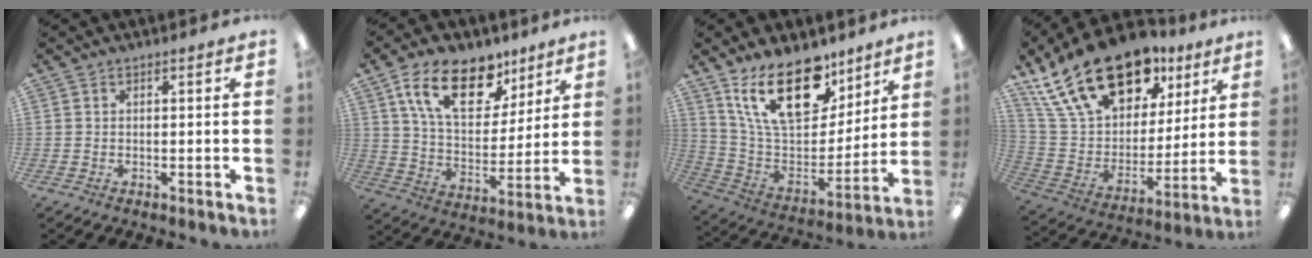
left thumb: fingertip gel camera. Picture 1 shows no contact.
{"total": 19.6, "force": [11.1, 10.6, 12.1], "torque": [-0.203, -0.034, 0.194]}
{"total": 22.1, "force": [13.5, 11.3, 13.3], "torque": [-0.238, -0.071, 0.243]}
{"total": 24.9, "force": [16.0, 13.7, 13.3], "torque": [-0.231, -0.088, 0.289]}